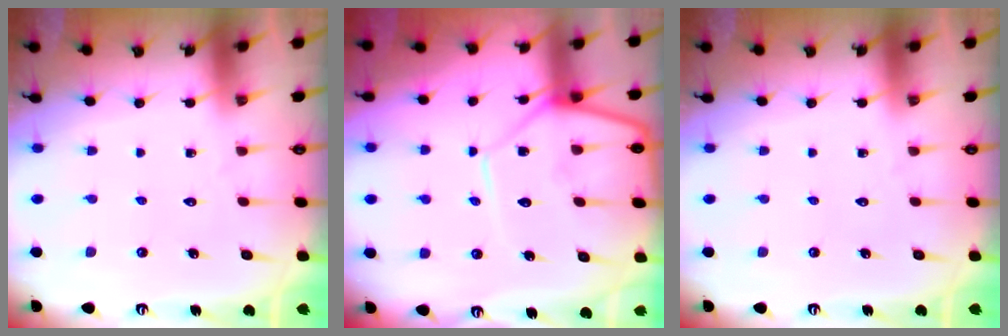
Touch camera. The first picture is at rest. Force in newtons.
{"total": 10.8, "press": 10.7, "slide": 0.8}
{"total": 0.0}